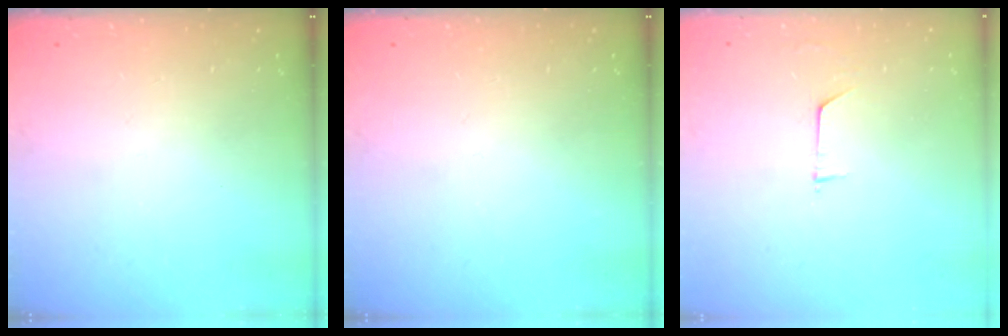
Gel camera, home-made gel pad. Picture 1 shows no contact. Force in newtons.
{"total": 0.0}
{"total": 3.7, "press": 3.6, "slide": 0.4}